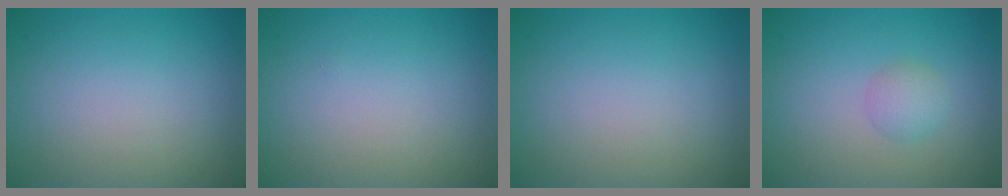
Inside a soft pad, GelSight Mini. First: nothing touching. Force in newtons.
{"total": 0.0}
{"total": 0.0}
{"total": 1.5, "press": 1.5, "slide": 0.0}